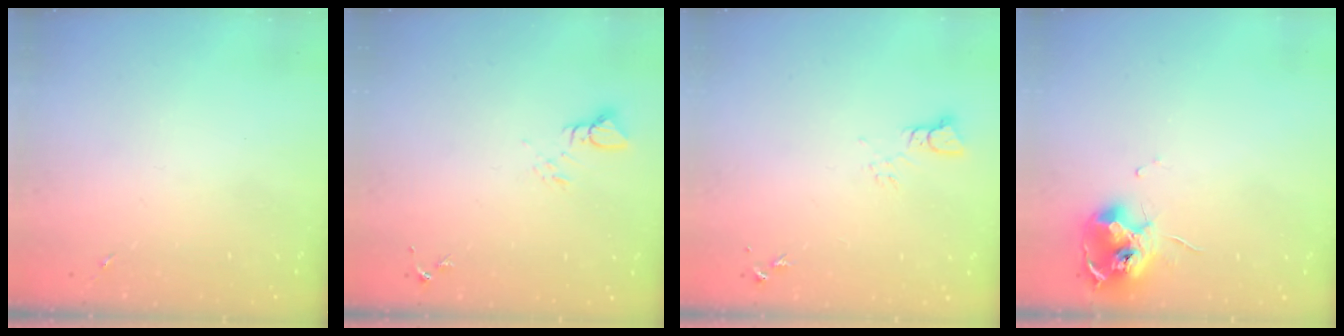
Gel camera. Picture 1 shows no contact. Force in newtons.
{"total": 3.4, "press": 3.4, "slide": 0.2}
{"total": 4.0, "press": 3.9, "slide": 0.3}
{"total": 12.1, "press": 12.0, "slide": 1.2}